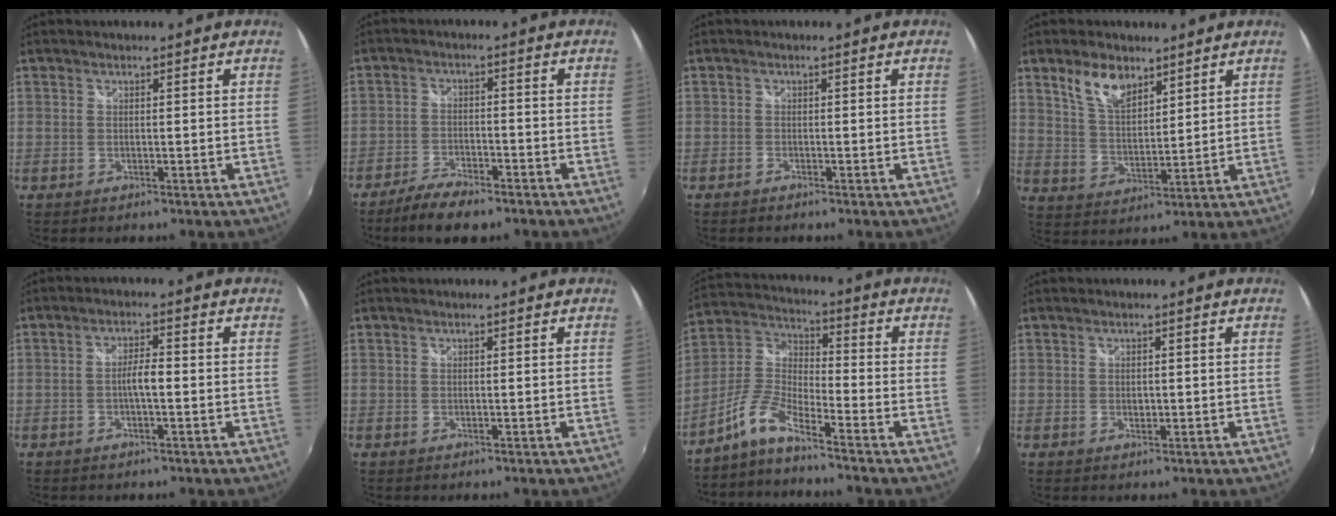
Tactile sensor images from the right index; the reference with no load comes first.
{"total": 7.7, "force": [-6.1, 2.3, 4.1], "torque": [-0.106, -0.012, -0.111]}
{"total": 0.7, "force": [-0.7, 0.2, 0.2], "torque": [-0.004, 0.000, -0.015]}
{"total": 8.2, "force": [5.3, 4.0, 4.9], "torque": [-0.090, 0.011, 0.103]}
{"total": 3.0, "force": [-0.8, 0.5, 2.9], "torque": [-0.053, 0.005, -0.014]}
{"total": 0.0}
{"total": 7.8, "force": [-6.1, 1.1, 4.7], "torque": [-0.119, 0.019, -0.133]}
{"total": 1.2, "force": [0.0, 0.9, 0.8], "torque": [-0.012, 0.000, 0.001]}